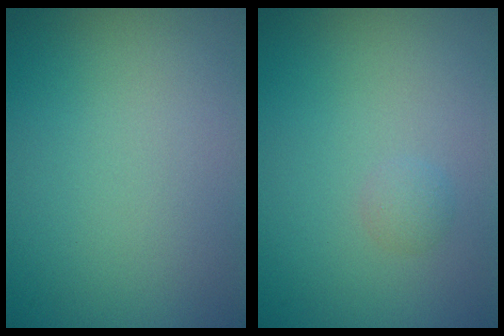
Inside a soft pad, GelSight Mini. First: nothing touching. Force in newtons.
{"total": 0.7, "press": 0.7, "slide": 0.0}